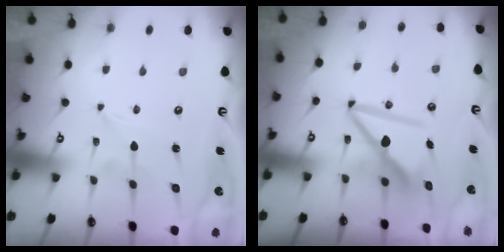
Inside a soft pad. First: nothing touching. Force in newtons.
{"total": 11.3, "press": 11.2, "slide": 1.3}